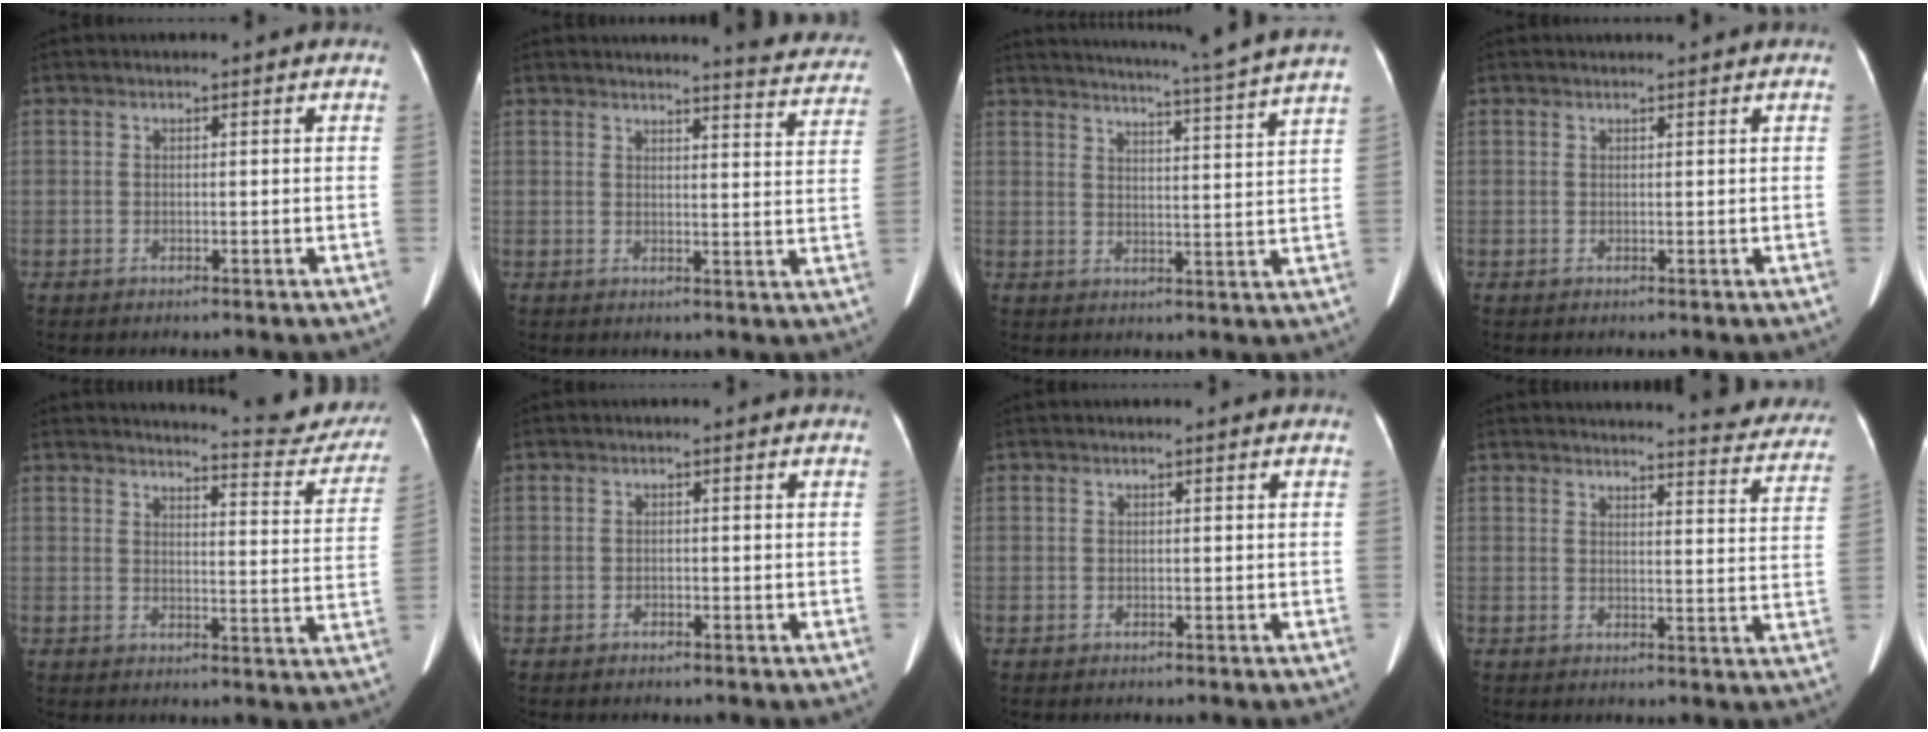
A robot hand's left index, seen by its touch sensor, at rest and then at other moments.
{"total": 9.5, "force": [9.3, 0.7, 1.9], "torque": [-0.008, -0.042, 0.084]}
{"total": 18.8, "force": [17.0, -2.4, 7.5], "torque": [-0.131, -0.055, 0.209]}
{"total": 1.5, "force": [1.5, 0.0, 0.3], "torque": [-0.007, 0.014, 0.021]}
{"total": 12.8, "force": [12.6, 1.2, 2.2], "torque": [-0.011, -0.067, 0.126]}
{"total": 0.7, "force": [-0.5, 0.4, 0.2], "torque": [-0.006, 0.000, -0.008]}
{"total": 0.0}
{"total": 12.4, "force": [12.0, 1.5, 2.7], "torque": [-0.009, -0.056, 0.111]}